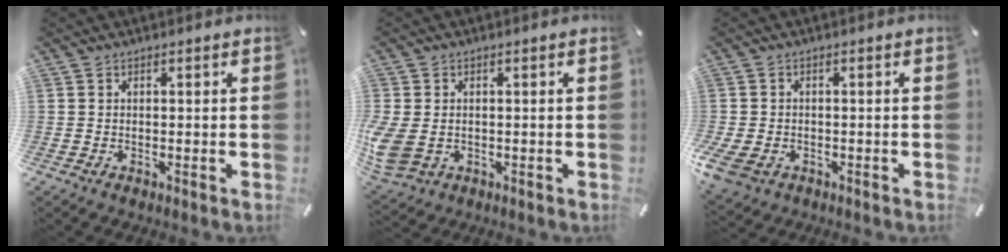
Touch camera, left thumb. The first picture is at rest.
{"total": 6.3, "force": [-0.5, 4.8, 4.0], "torque": [-0.111, -0.002, -0.009]}
{"total": 4.3, "force": [-1.8, 3.1, 2.4], "torque": [-0.066, 0.005, -0.039]}